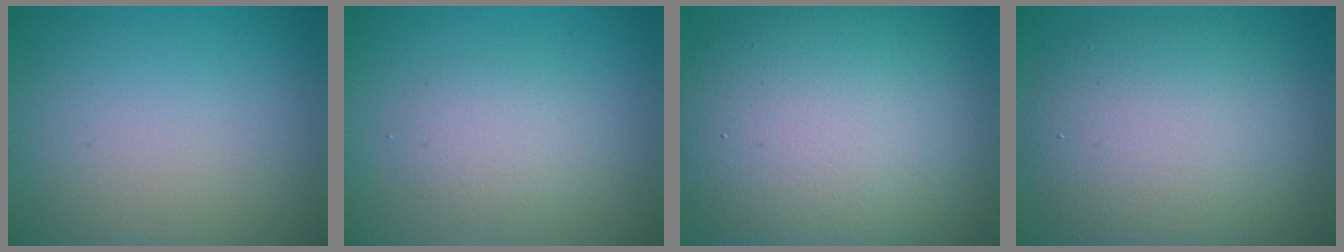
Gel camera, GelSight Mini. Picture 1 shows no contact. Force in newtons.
{"total": 2.2, "press": 2.1, "slide": 0.2}
{"total": 14.1, "press": 14.1, "slide": 0.6}
{"total": 9.0, "press": 9.0, "slide": 0.5}